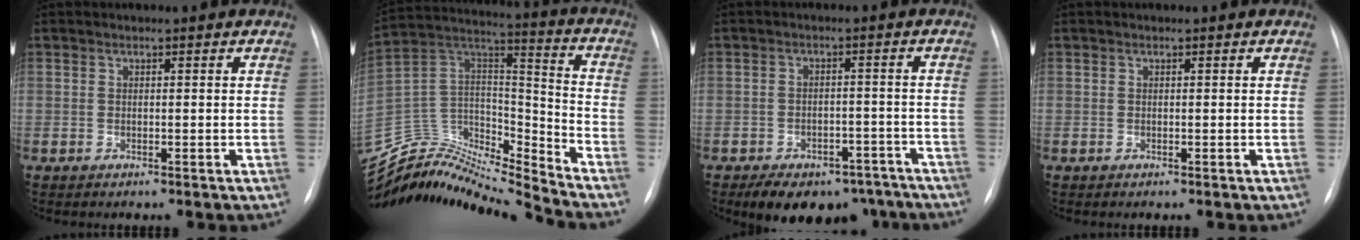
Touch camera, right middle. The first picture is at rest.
{"total": 21.1, "force": [-20.7, 1.1, 3.8], "torque": [-0.068, 0.055, -0.356]}
{"total": 13.7, "force": [-10.2, 7.8, 5.0], "torque": [-0.072, 0.020, -0.124]}
{"total": 0.0}